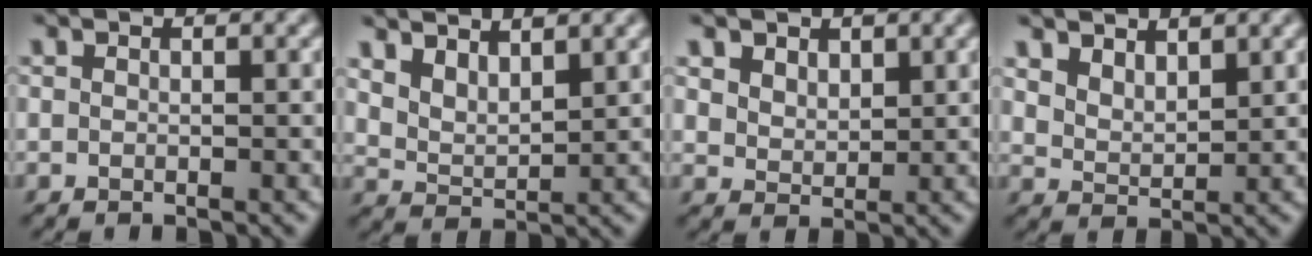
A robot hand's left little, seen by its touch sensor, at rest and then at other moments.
{"total": 3.7, "force": [2.9, 1.5, 1.9], "torque": [-0.044, 0.002, 0.053]}
{"total": 2.8, "force": [1.8, 1.8, 1.1], "torque": [-0.042, -0.005, 0.039]}
{"total": 2.9, "force": [2.3, 1.3, 1.2], "torque": [-0.036, -0.002, 0.048]}